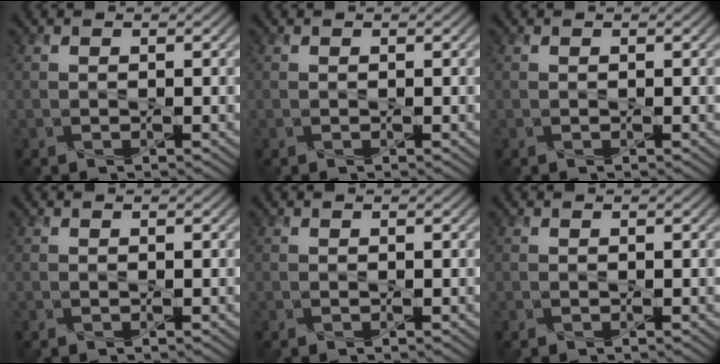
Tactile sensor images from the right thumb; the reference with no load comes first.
{"total": 0.0}
{"total": 0.0}
{"total": 0.0}
{"total": 0.0}
{"total": 0.0}